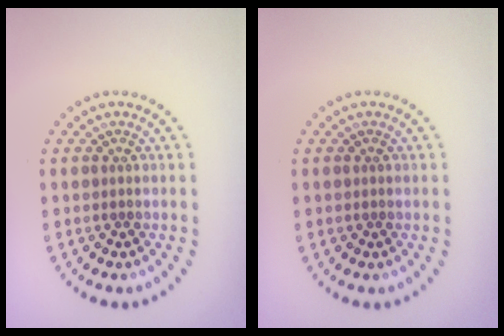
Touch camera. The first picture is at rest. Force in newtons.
{"total": 0.0}